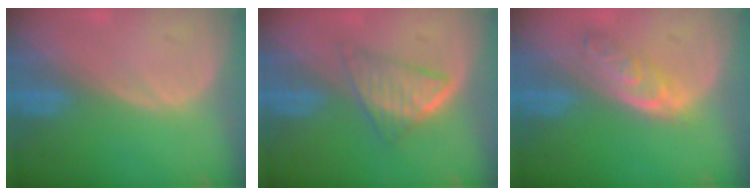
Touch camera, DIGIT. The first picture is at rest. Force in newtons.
{"total": 5.3, "press": 5.0, "slide": 1.8}
{"total": 4.7, "press": 4.7, "slide": 0.7}